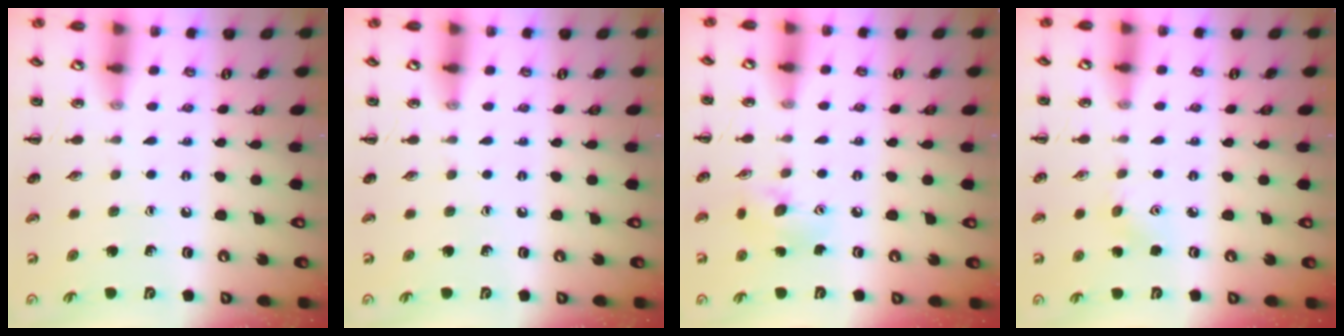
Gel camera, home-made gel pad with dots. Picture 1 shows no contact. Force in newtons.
{"total": 0.0}
{"total": 7.8, "press": 7.8, "slide": 0.6}
{"total": 4.4, "press": 4.2, "slide": 1.2}